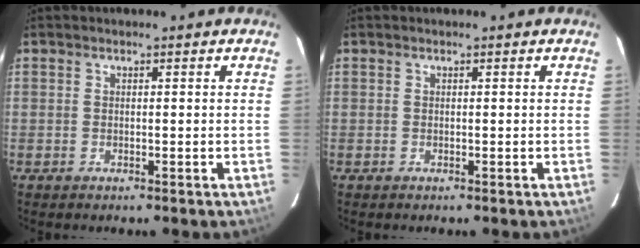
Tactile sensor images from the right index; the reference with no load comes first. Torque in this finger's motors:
{"motor_torque": [0.00, 0.00, 0.00, 0.00]}